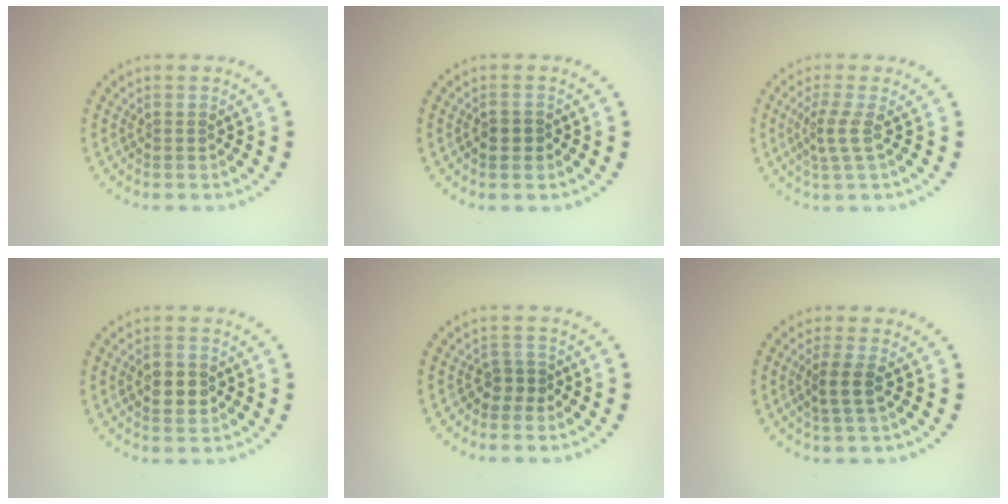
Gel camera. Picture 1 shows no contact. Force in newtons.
{"total": 1.6, "press": 1.5, "slide": 0.3}
{"total": 2.2, "press": 1.5, "slide": 1.6}
{"total": 2.8, "press": 2.8, "slide": 0.0}
{"total": 1.6, "press": 1.3, "slide": 0.9}
{"total": 2.2, "press": 1.9, "slide": 1.1}